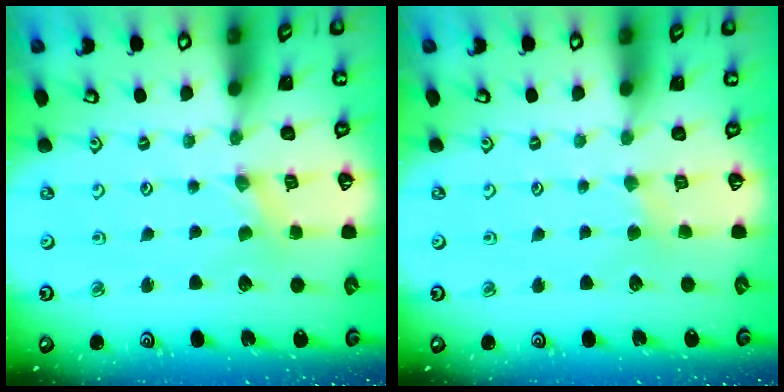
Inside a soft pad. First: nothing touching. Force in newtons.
{"total": 2.2, "press": 2.2, "slide": 0.3}